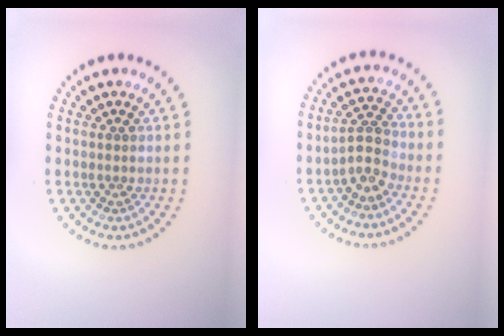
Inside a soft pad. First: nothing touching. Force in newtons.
{"total": 2.1, "press": 1.6, "slide": 1.4}